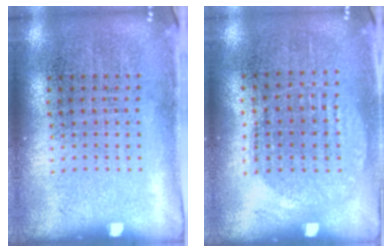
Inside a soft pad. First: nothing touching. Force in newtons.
{"total": 0.9, "press": 0.8, "slide": 0.3}